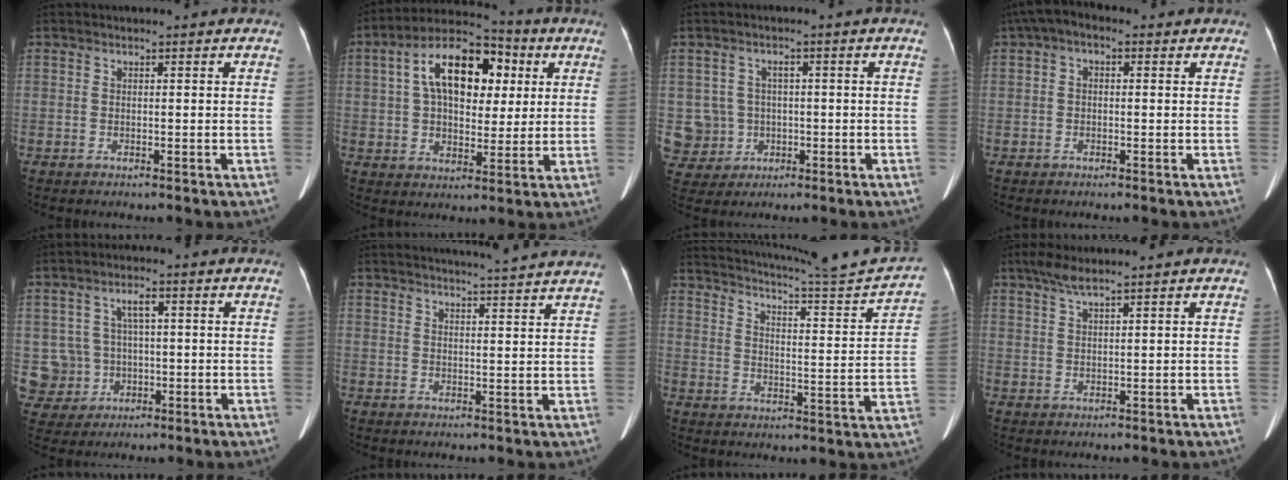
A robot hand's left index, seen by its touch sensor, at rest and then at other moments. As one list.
[{"total": 14.1, "force": [3.8, 7.6, 11.2], "torque": [-0.200, 0.042, 0.059]}, {"total": 6.5, "force": [-0.6, 6.4, 0.4], "torque": [-0.018, 0.015, 0.001]}, {"total": 3.9, "force": [1.3, 2.2, 3.0], "torque": [-0.054, 0.025, 0.015]}, {"total": 7.1, "force": [-0.3, 6.9, 1.8], "torque": [-0.047, 0.016, 0.009]}, {"total": 12.0, "force": [11.2, -1.1, 4.1], "torque": [-0.061, -0.011, 0.127]}, {"total": 20.4, "force": [19.2, -0.8, 6.7], "torque": [-0.118, -0.062, 0.249]}, {"total": 2.7, "force": [2.1, -0.2, 1.7], "torque": [-0.046, 0.012, 0.048]}]